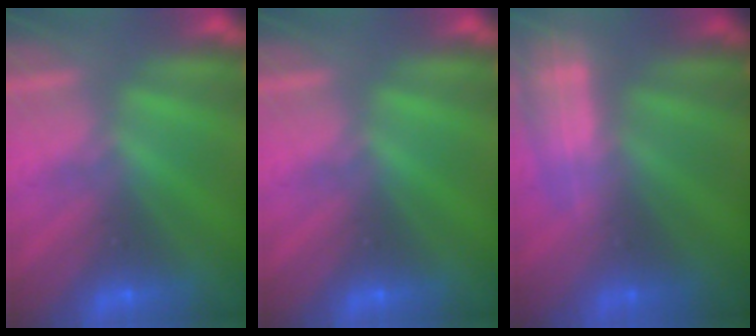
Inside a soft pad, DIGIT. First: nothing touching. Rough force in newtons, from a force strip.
{"total": 0.0}
{"total": 2.5}